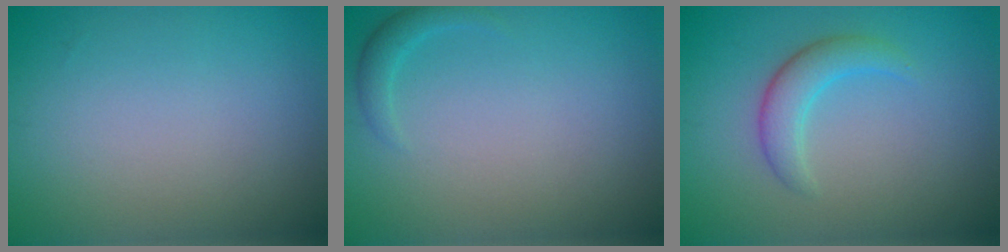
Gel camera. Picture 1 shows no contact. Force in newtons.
{"total": 1.2, "press": 1.2, "slide": 0.1}
{"total": 2.6, "press": 2.6, "slide": 0.2}